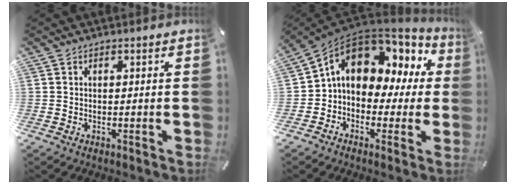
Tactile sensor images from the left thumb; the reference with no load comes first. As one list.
[{"total": 12.7, "force": [4.4, 9.3, 7.3], "torque": [-0.130, -0.017, 0.080]}]